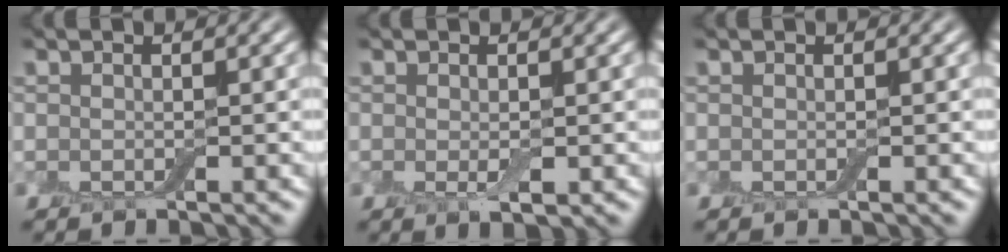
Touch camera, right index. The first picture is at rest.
{"total": 1.0, "force": [0.0, 0.3, 1.0], "torque": [-0.015, -0.005, 0.002]}
{"total": 0.0}